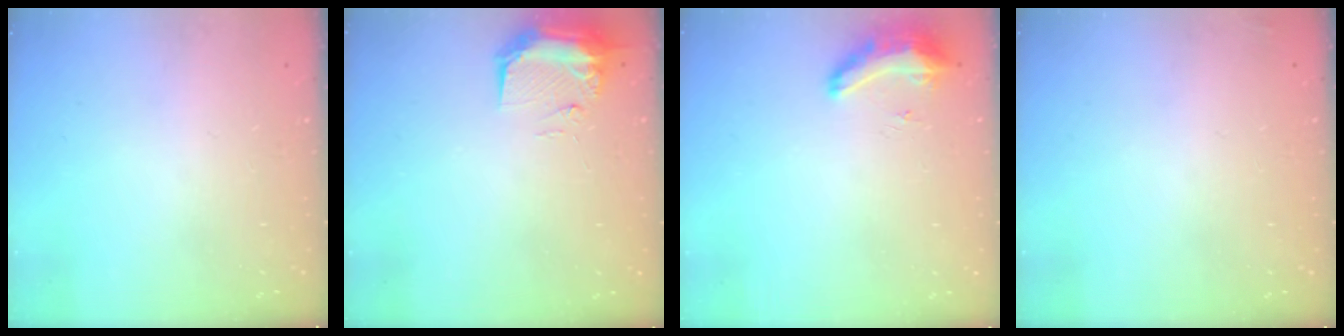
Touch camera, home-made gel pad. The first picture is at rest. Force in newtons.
{"total": 9.2, "press": 9.0, "slide": 1.5}
{"total": 8.4, "press": 8.3, "slide": 1.3}
{"total": 2.3, "press": 2.2, "slide": 0.8}